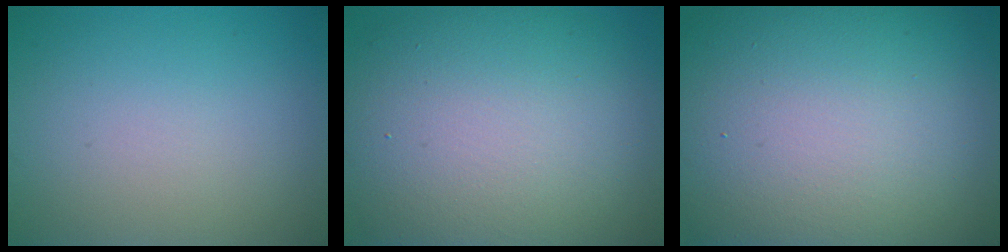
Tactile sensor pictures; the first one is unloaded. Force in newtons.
{"total": 14.6, "press": 14.6, "slide": 0.7}
{"total": 21.1, "press": 21.0, "slide": 1.4}